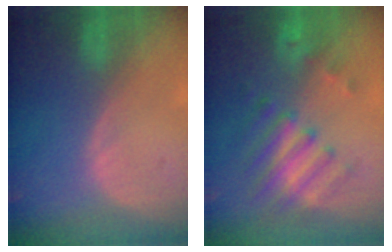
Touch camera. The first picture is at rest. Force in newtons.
{"total": 8.1, "press": 7.0, "slide": 3.9}